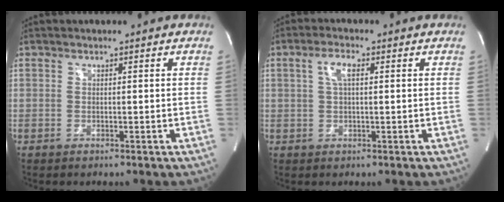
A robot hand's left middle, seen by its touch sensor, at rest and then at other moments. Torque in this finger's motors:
{"motor_torque": [0.77, 0.05, 0.22, 0.06]}